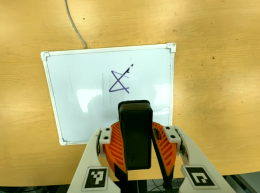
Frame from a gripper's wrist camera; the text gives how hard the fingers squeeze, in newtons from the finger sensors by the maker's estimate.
{"total": 10.0, "left": 10.2, "right": 9.9}